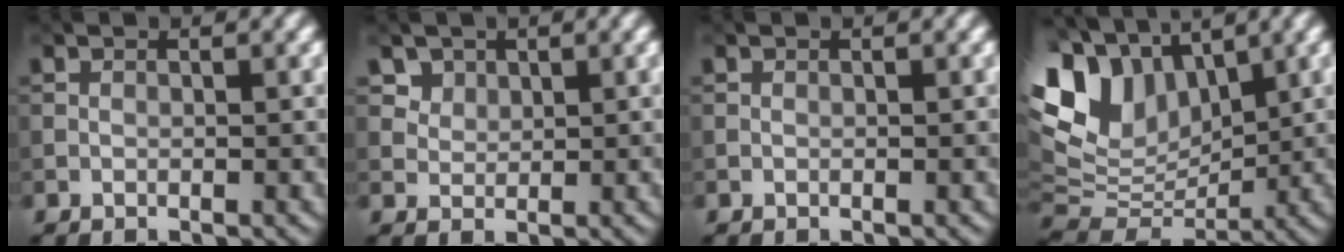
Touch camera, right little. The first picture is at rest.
{"total": 3.6, "force": [2.3, 2.4, 1.3], "torque": [-0.046, -0.010, 0.055]}
{"total": 0.0}
{"total": 10.5, "force": [4.1, 7.2, 6.5], "torque": [-0.155, 0.018, 0.072]}